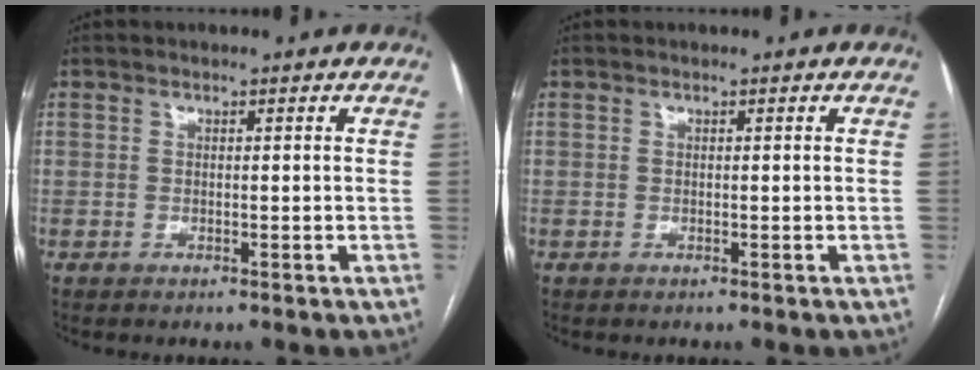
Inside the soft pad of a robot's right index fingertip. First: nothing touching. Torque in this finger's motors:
{"motor_torque": [-0.01, 0.00, 0.00, 0.00]}